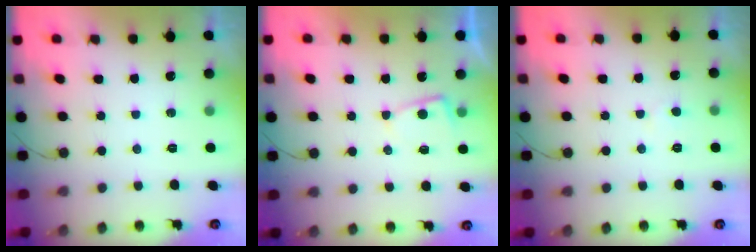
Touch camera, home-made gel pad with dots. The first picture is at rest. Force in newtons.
{"total": 3.6, "press": 3.6, "slide": 0.4}
{"total": 2.0, "press": 2.0, "slide": 0.2}